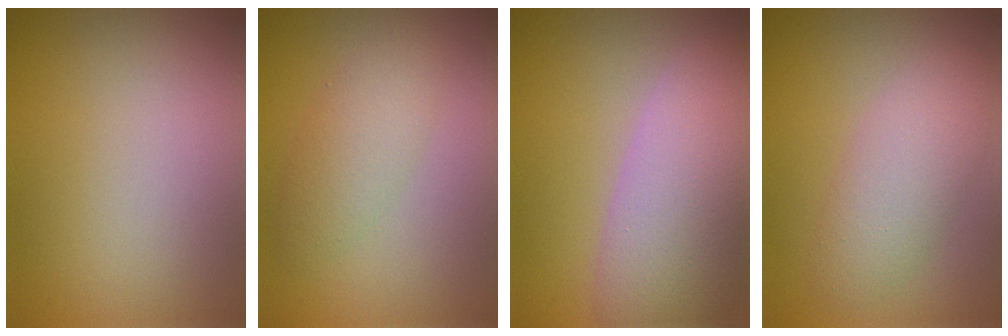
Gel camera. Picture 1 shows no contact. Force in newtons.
{"total": 2.8, "press": 2.8, "slide": 0.1}
{"total": 9.2, "press": 9.1, "slide": 0.9}
{"total": 3.8, "press": 3.8, "slide": 0.0}